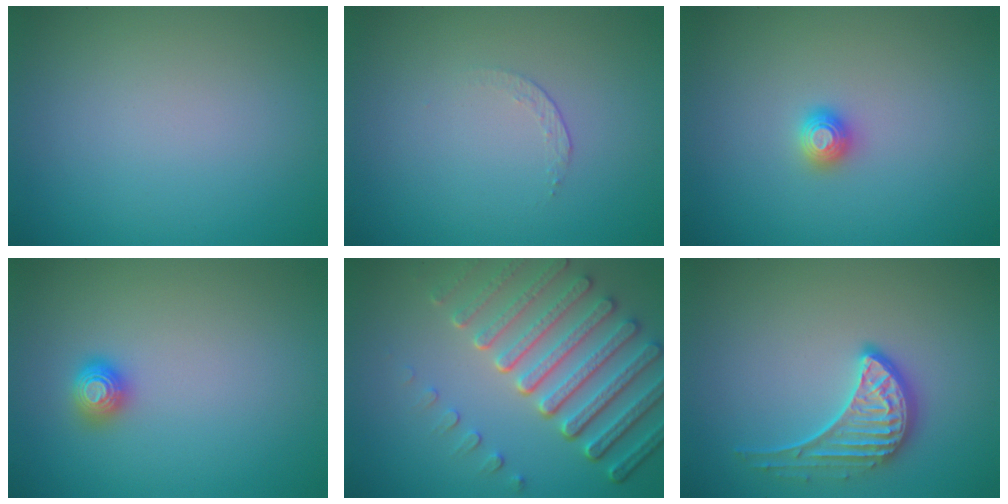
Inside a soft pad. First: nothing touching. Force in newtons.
{"total": 0.7, "press": 0.4, "slide": 0.6}
{"total": 1.2, "press": 1.2, "slide": 0.1}
{"total": 1.4, "press": 1.4, "slide": 0.4}
{"total": 7.7, "press": 5.7, "slide": 5.2}
{"total": 3.5, "press": 3.0, "slide": 1.8}